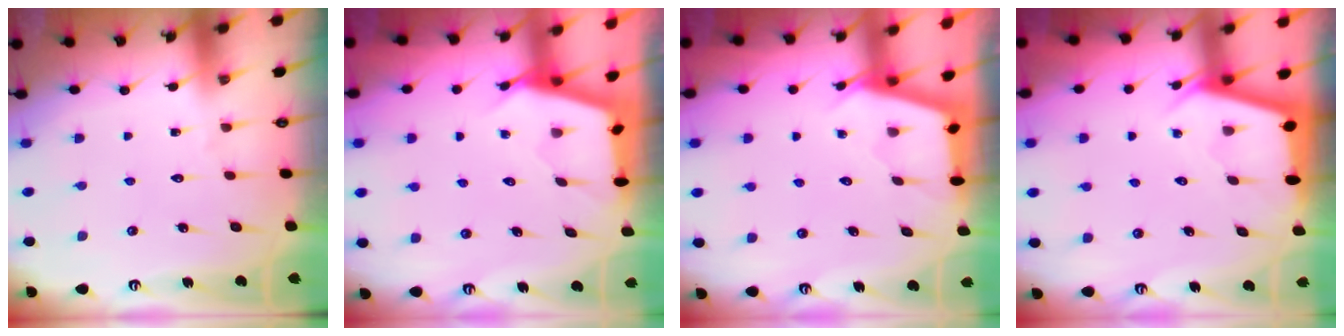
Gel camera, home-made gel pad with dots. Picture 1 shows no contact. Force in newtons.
{"total": 2.7, "press": 2.7, "slide": 0.3}
{"total": 2.5, "press": 2.5, "slide": 0.3}
{"total": 2.9, "press": 2.8, "slide": 0.4}